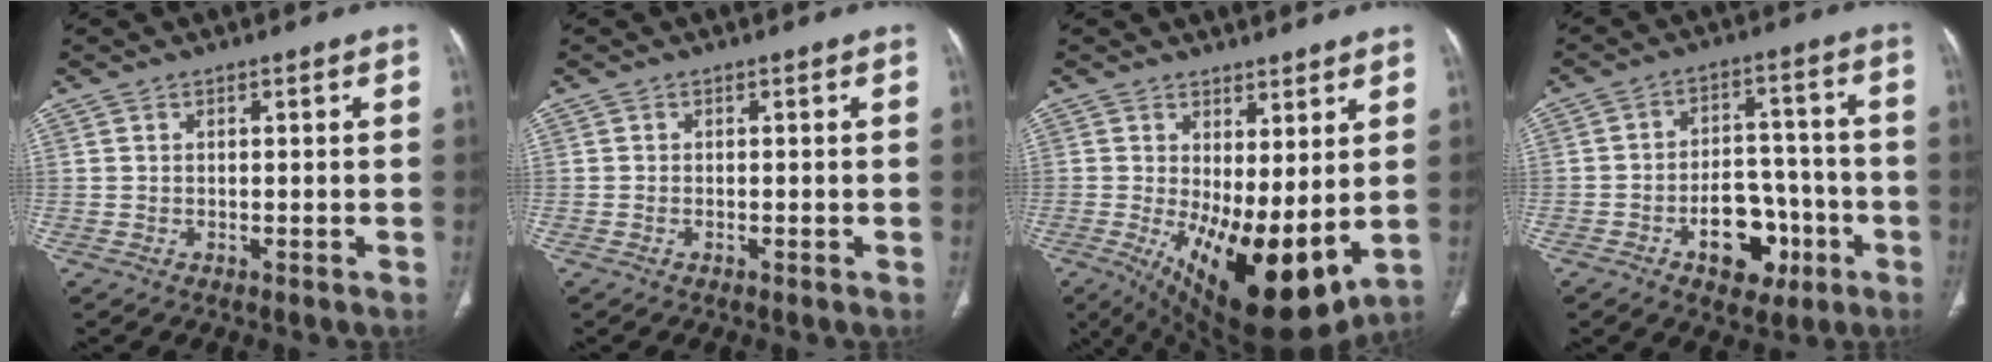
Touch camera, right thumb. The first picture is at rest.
{"total": 0.0}
{"total": 16.6, "force": [-0.5, 6.8, 15.1], "torque": [-0.247, -0.033, 0.016]}
{"total": 11.6, "force": [-5.0, 7.6, 7.2], "torque": [-0.063, 0.047, -0.069]}